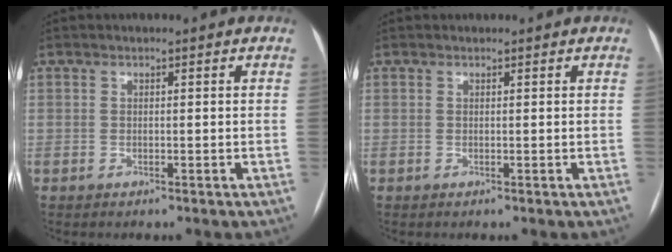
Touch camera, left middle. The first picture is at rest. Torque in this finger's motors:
{"motor_torque": [-0.23, -0.04, 0.00, -0.01]}